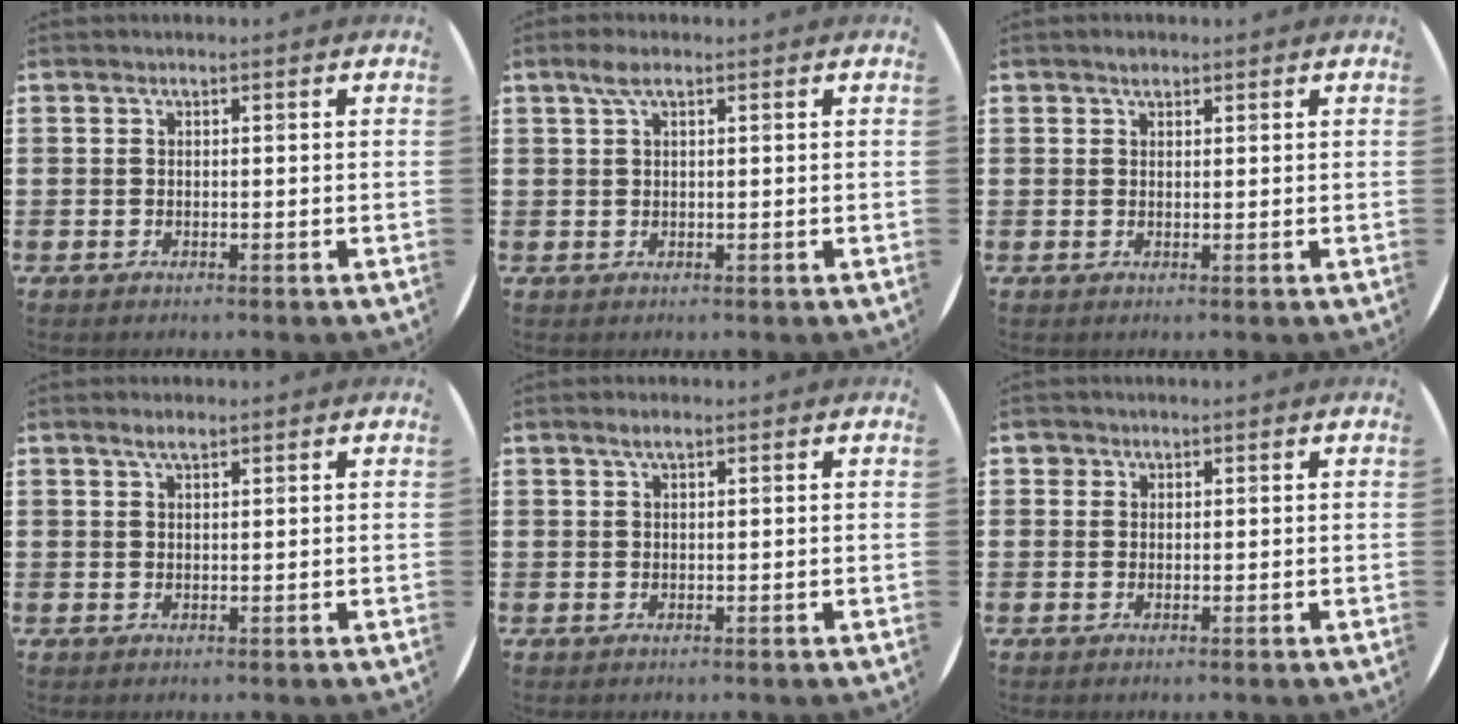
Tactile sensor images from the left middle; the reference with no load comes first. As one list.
[{"total": 2.3, "force": [1.2, 0.8, 1.7], "torque": [-0.037, 0.006, 0.021]}, {"total": 1.1, "force": [0.9, 0.6, 0.2], "torque": [0.002, -0.001, 0.016]}, {"total": 1.9, "force": [1.4, 0.5, 1.1], "torque": [-0.023, 0.004, 0.025]}, {"total": 1.3, "force": [0.9, 0.3, 1.0], "torque": [-0.019, 0.003, 0.015]}, {"total": 1.2, "force": [0.9, 0.8, 0.1], "torque": [0.004, -0.001, 0.016]}]